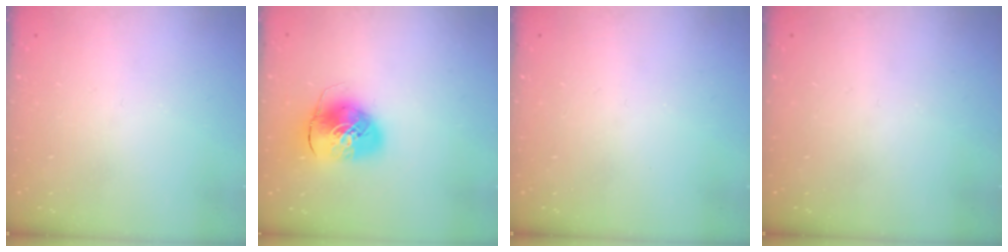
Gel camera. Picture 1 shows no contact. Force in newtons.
{"total": 10.4, "press": 10.2, "slide": 1.8}
{"total": 0.0}
{"total": 0.0}